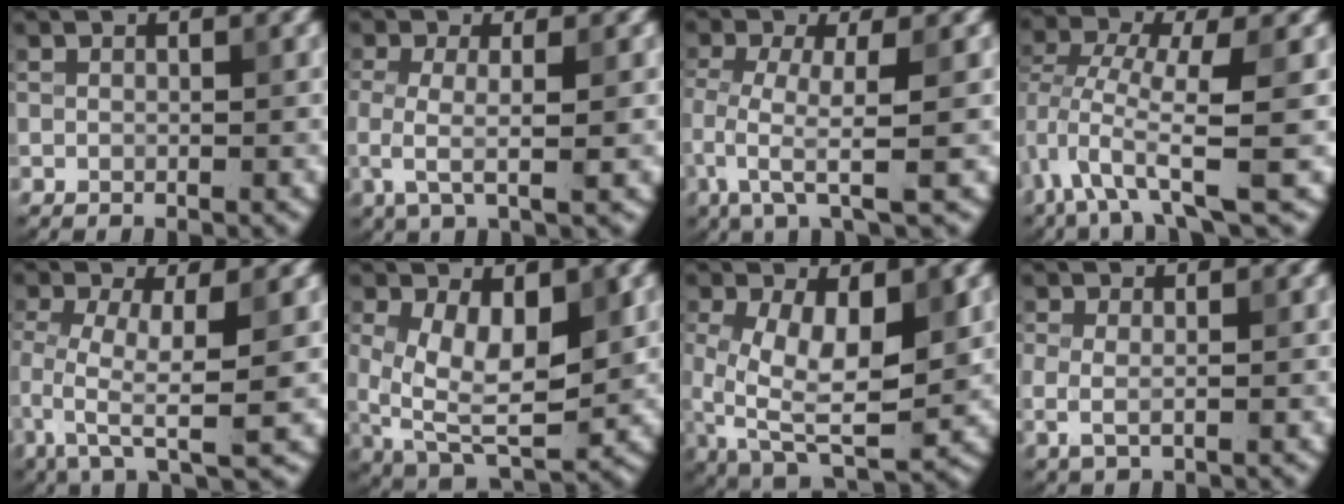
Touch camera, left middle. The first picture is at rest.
{"total": 3.3, "force": [-0.5, 0.9, 3.1], "torque": [-0.067, -0.010, -0.011]}
{"total": 4.7, "force": [-1.5, 1.1, 4.3], "torque": [-0.089, -0.005, -0.036]}
{"total": 5.9, "force": [-2.1, 1.7, 5.2], "torque": [-0.098, 0.004, -0.043]}
{"total": 6.2, "force": [-1.1, 1.9, 5.7], "torque": [-0.119, -0.009, -0.024]}
{"total": 8.1, "force": [0.6, 4.4, 6.8], "torque": [-0.131, -0.010, 0.013]}
{"total": 8.6, "force": [-0.3, 4.4, 7.4], "torque": [-0.146, -0.008, -0.004]}
{"total": 1.8, "force": [-0.1, 0.9, 1.5], "torque": [-0.033, -0.005, -0.004]}